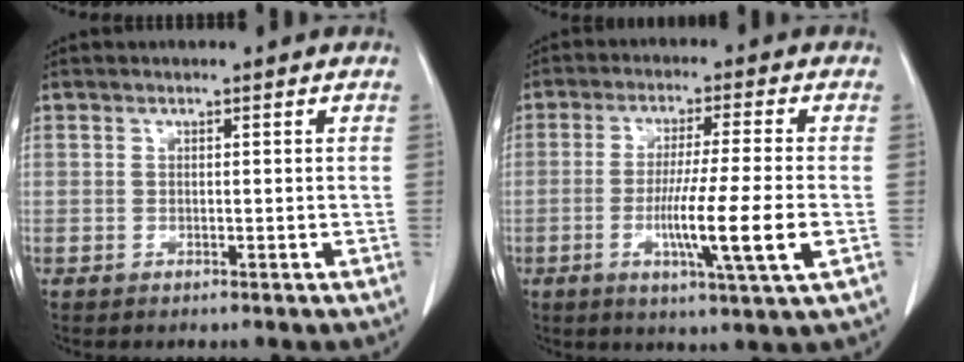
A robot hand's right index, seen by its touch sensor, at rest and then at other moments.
{"total": 10.9, "force": [-2.7, -0.7, 10.5], "torque": [-0.184, -0.022, -0.051]}